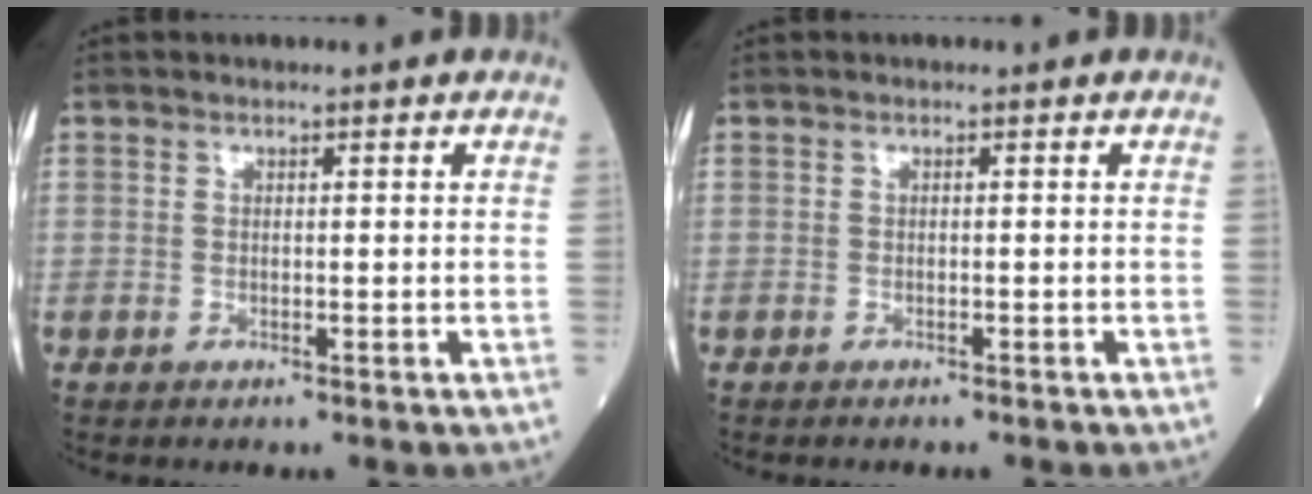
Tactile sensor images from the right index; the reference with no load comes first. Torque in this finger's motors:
{"motor_torque": [0.10, -0.01, -0.03, 0.00]}